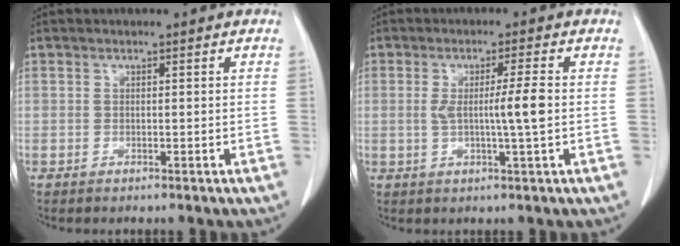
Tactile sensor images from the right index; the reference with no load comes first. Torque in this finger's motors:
{"motor_torque": [0.26, 0.09, 0.14, 0.05]}